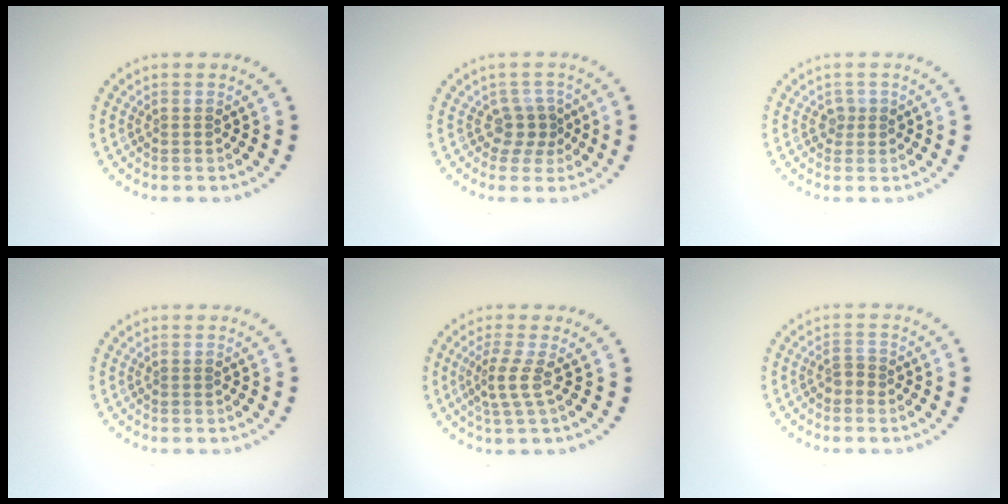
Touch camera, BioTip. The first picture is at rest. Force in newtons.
{"total": 2.2, "press": 1.5, "slide": 1.6}
{"total": 1.1, "press": 0.8, "slide": 0.7}
{"total": 0.0}
{"total": 2.3, "press": 1.6, "slide": 1.7}
{"total": 1.2, "press": 1.1, "slide": 0.5}